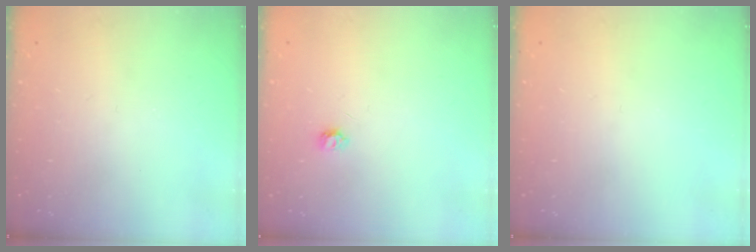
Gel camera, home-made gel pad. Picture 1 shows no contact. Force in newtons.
{"total": 3.1, "press": 3.1, "slide": 0.5}
{"total": 0.0}